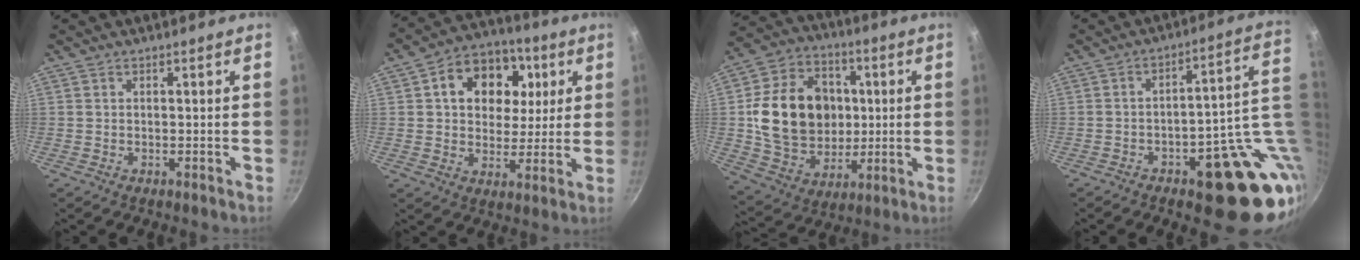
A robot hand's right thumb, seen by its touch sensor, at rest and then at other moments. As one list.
[{"total": 15.5, "force": [4.4, 12.0, 8.8], "torque": [-0.109, 0.004, 0.058]}, {"total": 20.9, "force": [1.6, 16.7, 12.5], "torque": [-0.183, 0.015, 0.036]}, {"total": 20.3, "force": [-3.1, 9.3, 17.8], "torque": [-0.150, 0.019, -0.023]}]